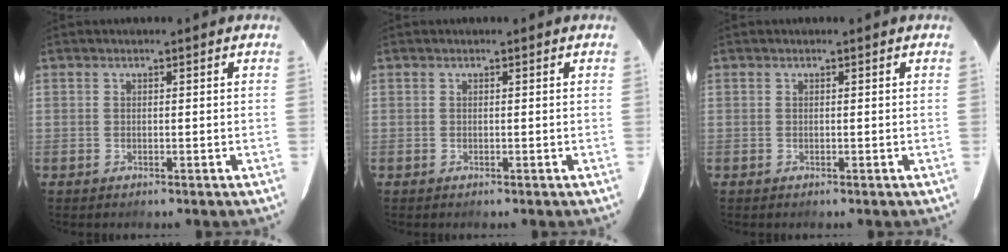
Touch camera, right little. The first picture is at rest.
{"total": 0.0}
{"total": 0.0}